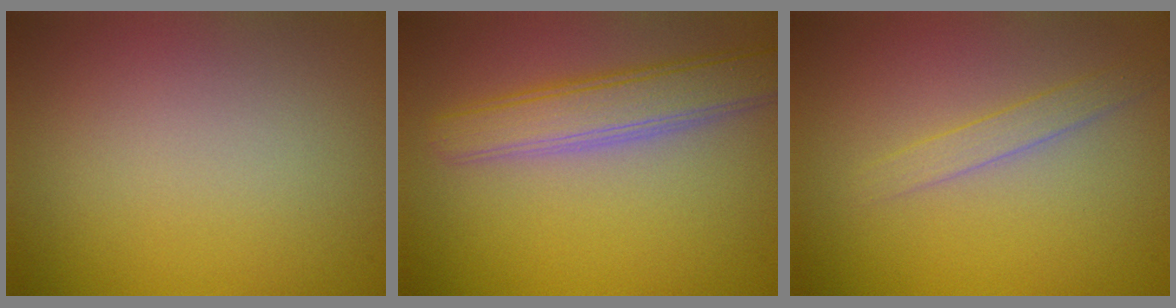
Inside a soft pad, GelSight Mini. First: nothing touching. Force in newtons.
{"total": 4.7, "press": 4.7, "slide": 0.4}
{"total": 1.5, "press": 1.5, "slide": 0.1}